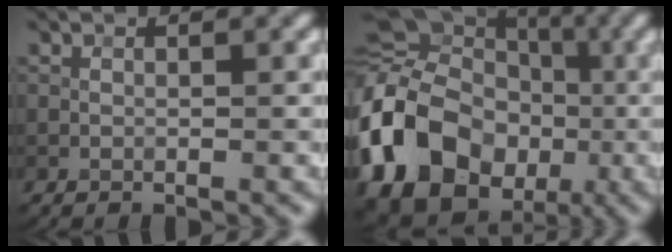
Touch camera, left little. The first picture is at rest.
{"total": 20.4, "force": [-4.9, 17.2, 9.7], "torque": [-0.222, -0.011, -0.123]}